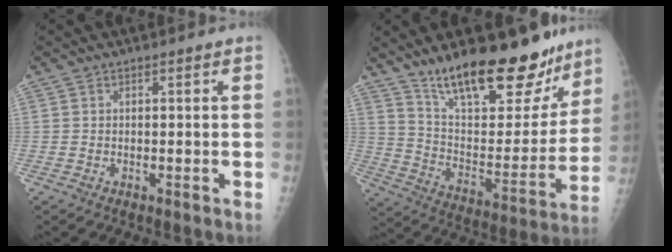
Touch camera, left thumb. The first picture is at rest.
{"total": 25.5, "force": [18.8, 9.1, 14.6], "torque": [-0.174, -0.096, 0.299]}